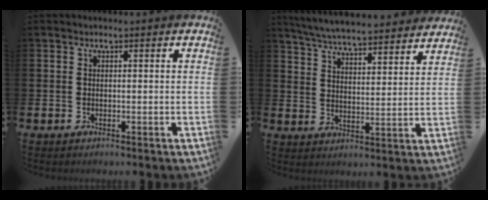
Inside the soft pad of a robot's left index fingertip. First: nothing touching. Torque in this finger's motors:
{"motor_torque": [0.96, -1.18, 0.83, 0.18]}